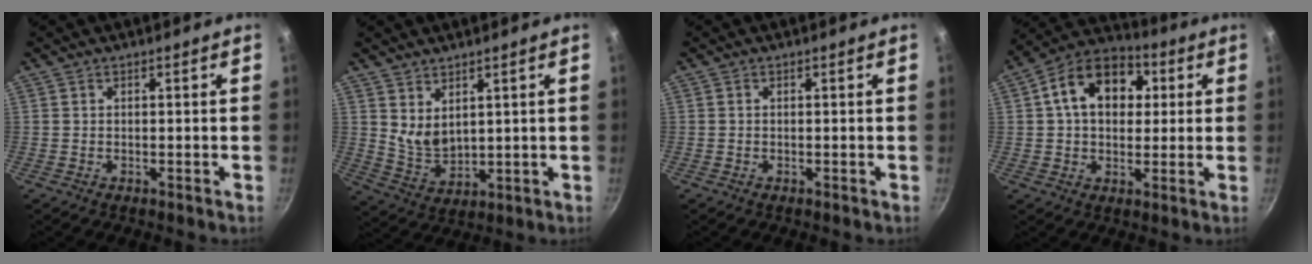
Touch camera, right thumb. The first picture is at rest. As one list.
[{"total": 5.7, "force": [3.2, 3.2, 3.5], "torque": [-0.055, -0.035, 0.074]}, {"total": 0.0}, {"total": 15.1, "force": [3.4, 10.8, 10.0], "torque": [-0.130, 0.020, 0.037]}]